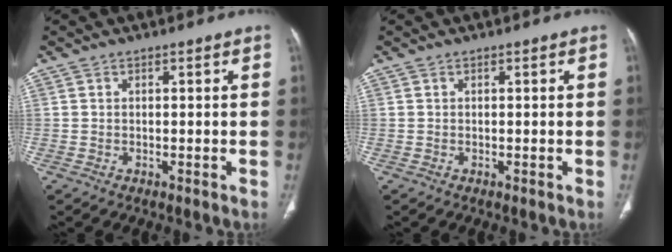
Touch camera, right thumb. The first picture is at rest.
{"total": 0.0}